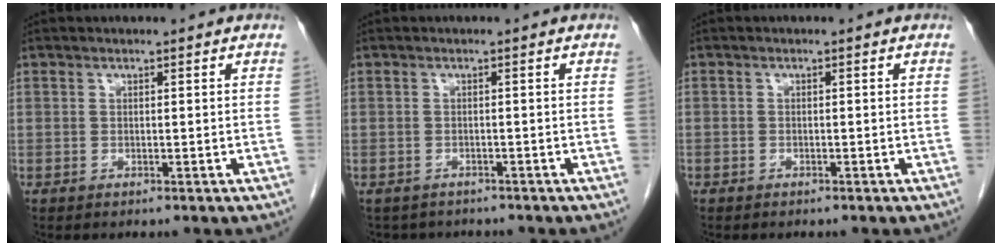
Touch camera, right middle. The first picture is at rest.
{"total": 4.1, "force": [-3.6, 1.9, 0.3], "torque": [-0.004, 0.003, -0.047]}
{"total": 0.7, "force": [-0.5, 0.5, 0.0], "torque": [-0.007, 0.003, -0.009]}